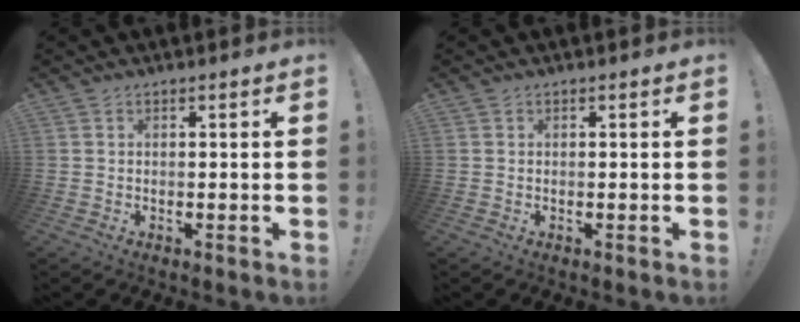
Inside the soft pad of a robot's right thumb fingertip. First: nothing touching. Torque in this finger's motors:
{"motor_torque": [0.10, 0.14, -0.08, 0.09, 0.08]}